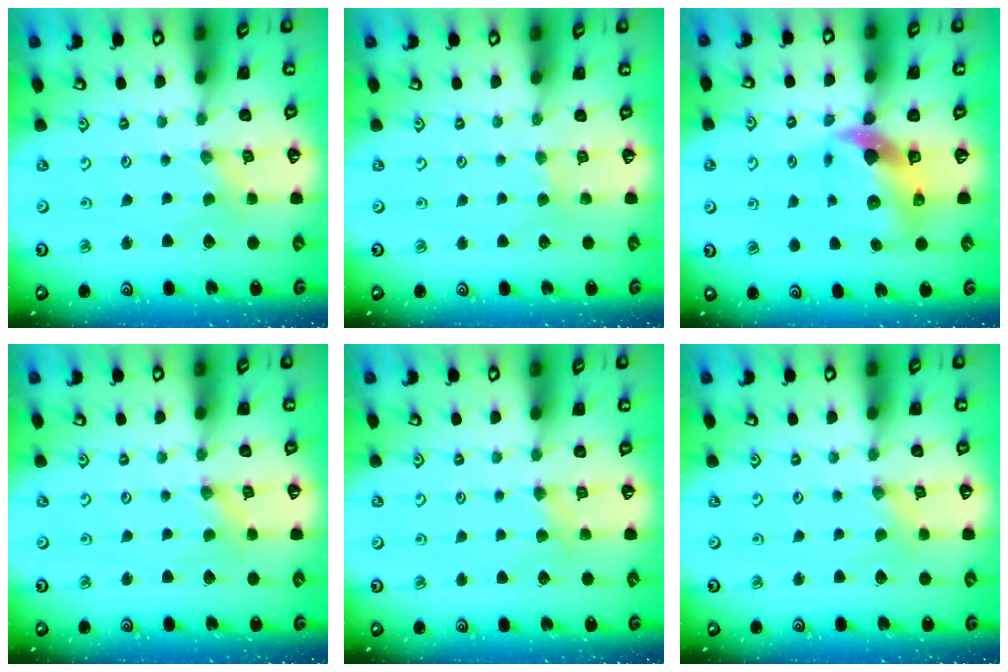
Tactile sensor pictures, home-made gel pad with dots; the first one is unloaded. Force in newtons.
{"total": 2.1, "press": 2.1, "slide": 0.4}
{"total": 10.1, "press": 9.9, "slide": 1.6}
{"total": 0.0}
{"total": 4.1, "press": 4.1, "slide": 0.6}
{"total": 0.0}